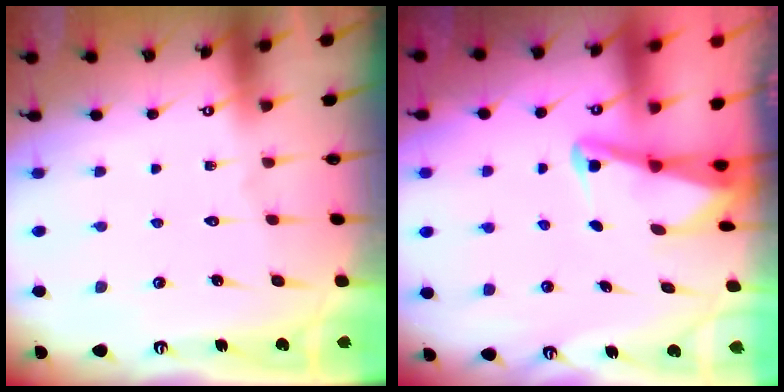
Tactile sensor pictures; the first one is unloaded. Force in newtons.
{"total": 2.3, "press": 2.2, "slide": 0.2}